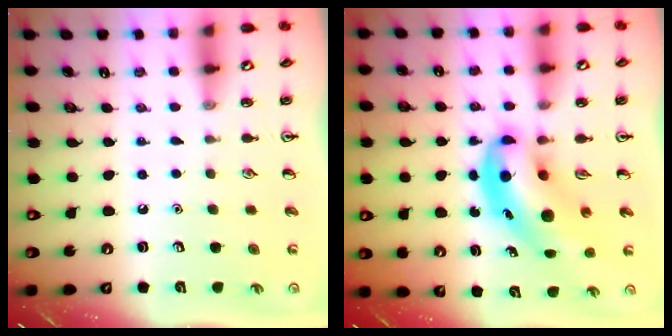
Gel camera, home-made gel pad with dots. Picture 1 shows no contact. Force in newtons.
{"total": 9.0, "press": 8.7, "slide": 2.4}